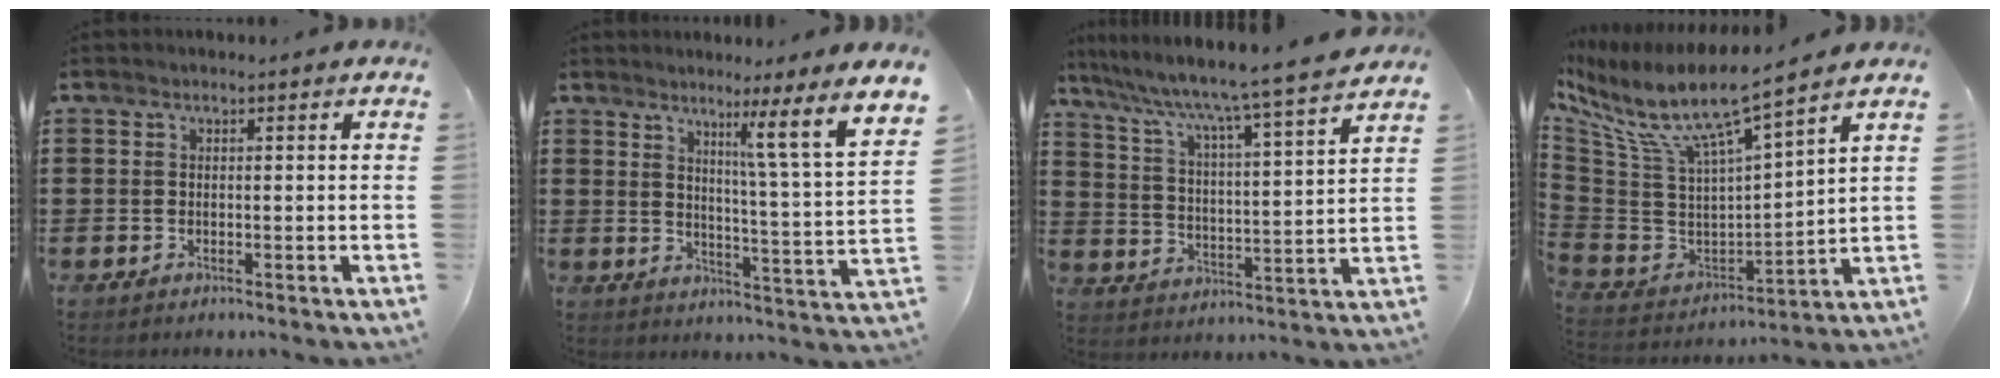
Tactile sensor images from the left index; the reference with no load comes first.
{"total": 7.3, "force": [5.2, -2.3, 4.5], "torque": [-0.065, -0.066, 0.067]}
{"total": 5.5, "force": [4.7, -0.9, 2.7], "torque": [-0.075, -0.048, 0.066]}
{"total": 9.5, "force": [6.4, 1.6, 6.9], "torque": [-0.163, -0.053, 0.100]}